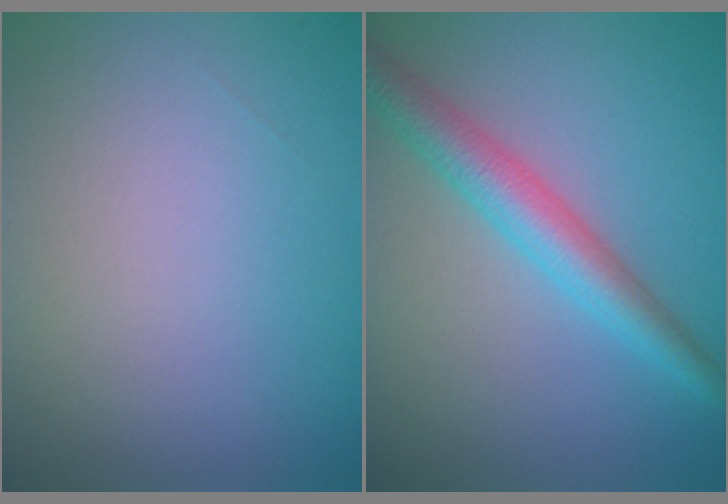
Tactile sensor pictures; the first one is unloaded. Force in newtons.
{"total": 4.2, "press": 4.2, "slide": 0.1}